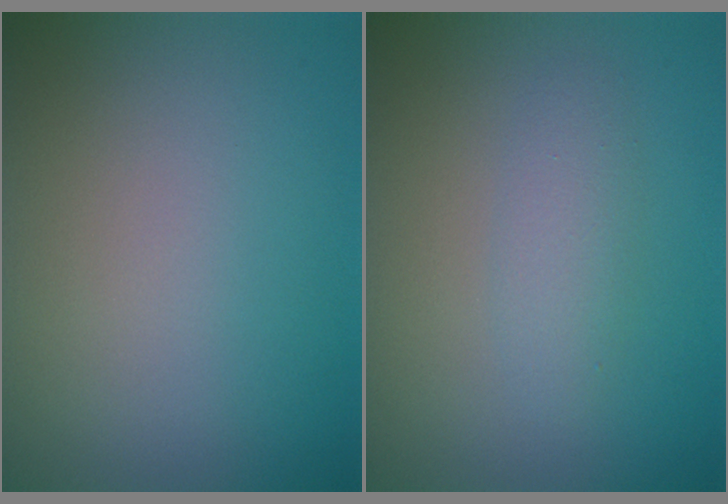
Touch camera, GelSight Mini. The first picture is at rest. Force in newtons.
{"total": 1.9, "press": 1.9, "slide": 0.0}